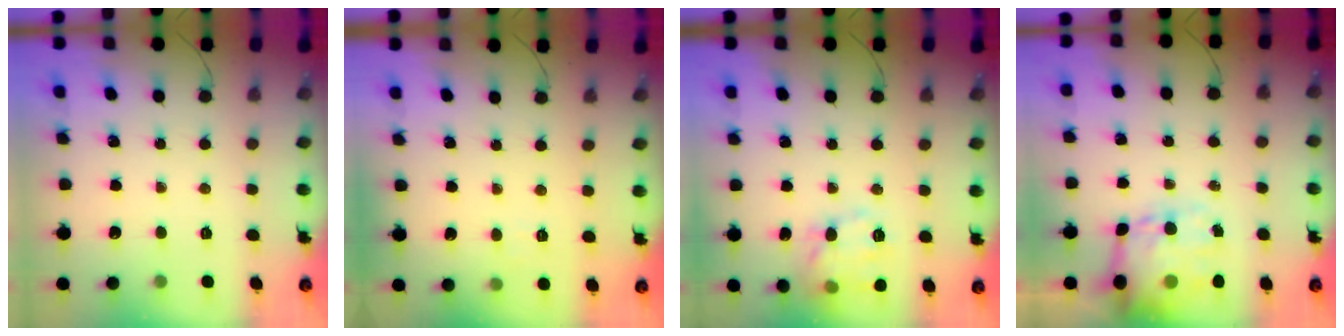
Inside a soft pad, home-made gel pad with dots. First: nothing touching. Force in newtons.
{"total": 3.5, "press": 3.4, "slide": 1.0}
{"total": 11.4, "press": 11.4, "slide": 0.3}
{"total": 16.1, "press": 15.6, "slide": 3.8}